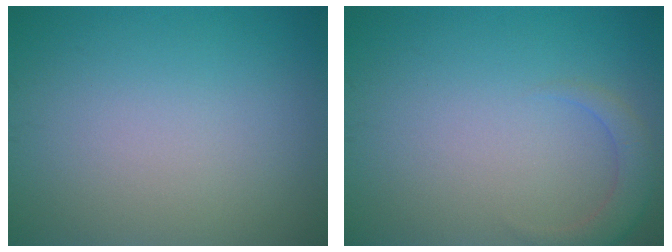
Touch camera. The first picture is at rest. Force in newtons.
{"total": 2.1, "press": 2.1, "slide": 0.3}